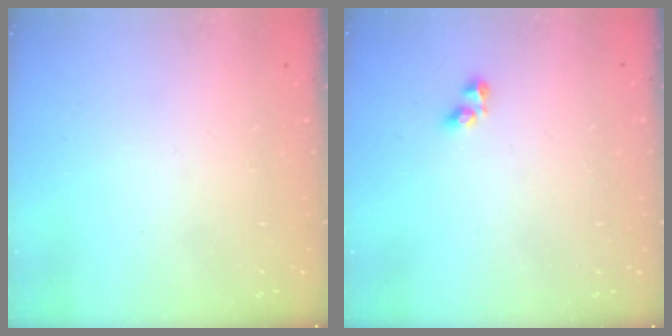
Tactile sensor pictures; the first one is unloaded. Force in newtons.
{"total": 2.8, "press": 2.8, "slide": 0.1}